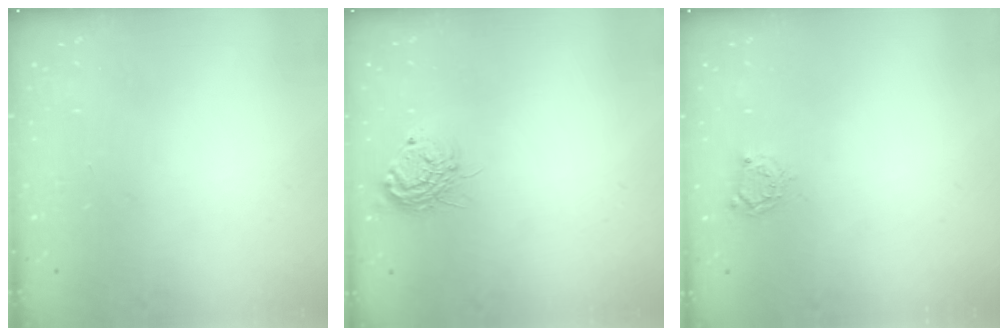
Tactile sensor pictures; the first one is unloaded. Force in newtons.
{"total": 11.0, "press": 10.9, "slide": 0.8}
{"total": 4.0, "press": 3.9, "slide": 0.3}